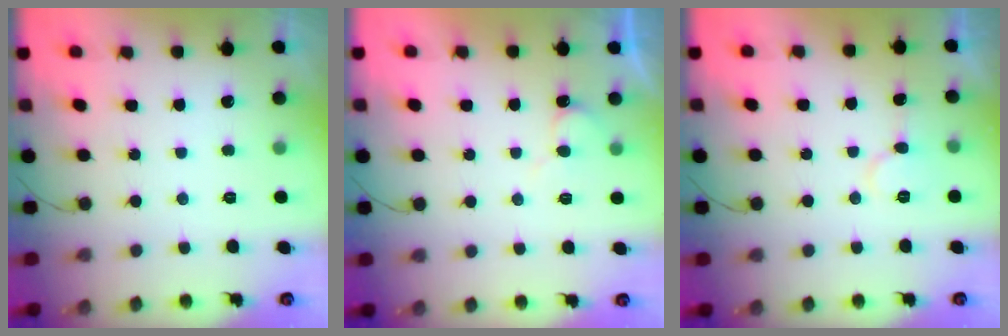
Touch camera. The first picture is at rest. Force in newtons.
{"total": 5.4, "press": 5.4, "slide": 0.5}
{"total": 6.9, "press": 6.9, "slide": 0.3}